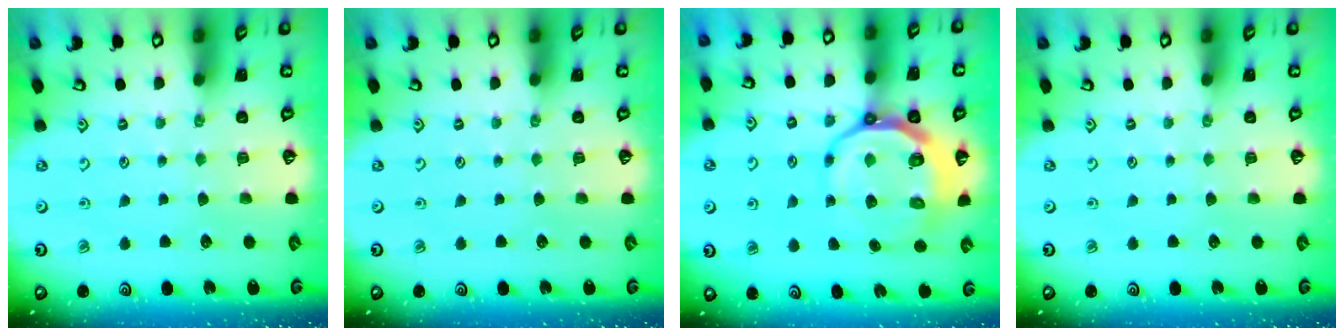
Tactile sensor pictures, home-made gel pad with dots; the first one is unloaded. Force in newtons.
{"total": 0.0}
{"total": 13.0, "press": 12.4, "slide": 3.7}
{"total": 0.0}